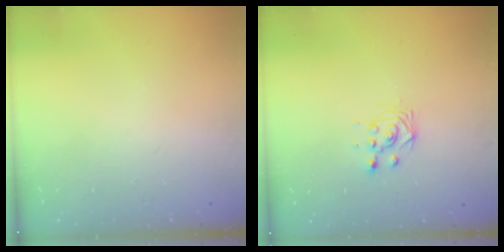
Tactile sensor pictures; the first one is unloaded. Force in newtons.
{"total": 2.8, "press": 2.8, "slide": 0.3}